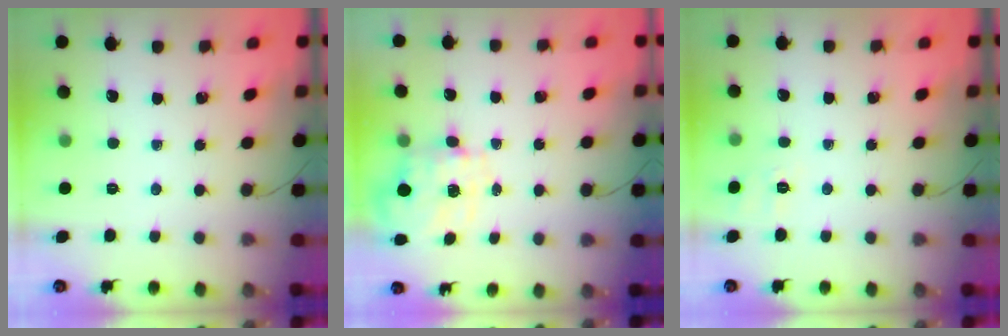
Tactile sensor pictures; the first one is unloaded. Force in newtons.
{"total": 9.8, "press": 9.8, "slide": 0.8}
{"total": 2.8, "press": 2.2, "slide": 1.8}